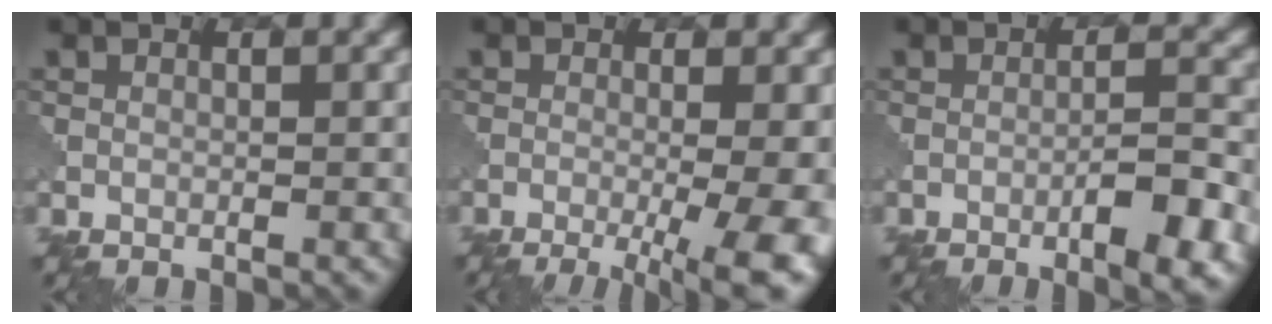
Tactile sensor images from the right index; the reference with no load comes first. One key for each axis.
{"total": 10.2, "fx": -3.0, "fy": 3.7, "fz": 9.0, "tx": -0.097, "ty": -0.002, "tz": -0.041}
{"total": 6.0, "fx": -2.8, "fy": 1.3, "fz": 5.1, "tx": -0.080, "ty": 0.005, "tz": -0.039}